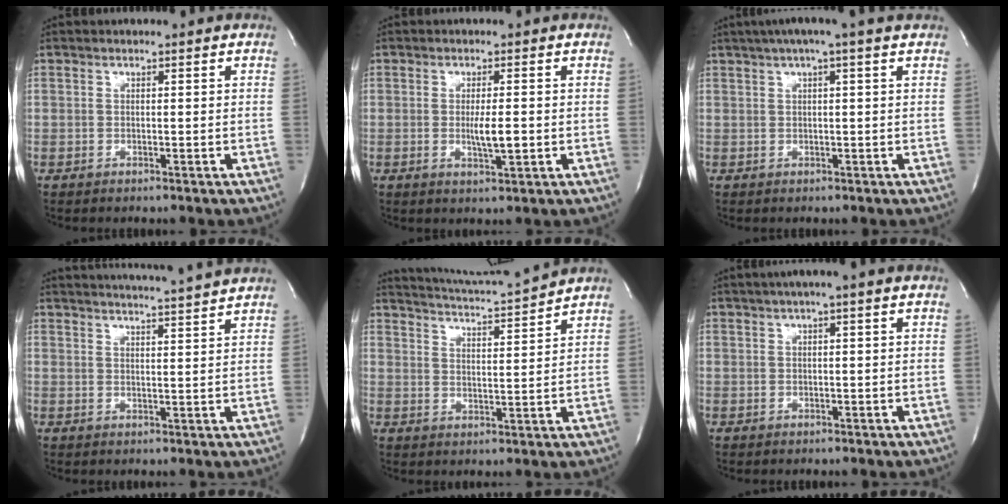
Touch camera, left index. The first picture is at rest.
{"total": 3.5, "force": [-0.4, 0.4, 3.4], "torque": [-0.065, -0.006, -0.005]}
{"total": 10.9, "force": [9.0, -0.1, 6.1], "torque": [-0.103, 0.035, 0.108]}
{"total": 11.4, "force": [10.8, -1.4, 3.5], "torque": [-0.062, -0.009, 0.141]}
{"total": 9.9, "force": [9.5, -1.9, 1.8], "torque": [-0.045, -0.017, 0.153]}
{"total": 3.3, "force": [1.6, 0.0, 2.9], "torque": [-0.053, 0.018, 0.026]}